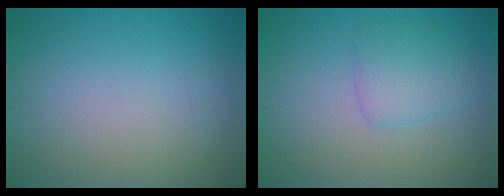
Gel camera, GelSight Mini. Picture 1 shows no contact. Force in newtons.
{"total": 2.4, "press": 2.4, "slide": 0.1}